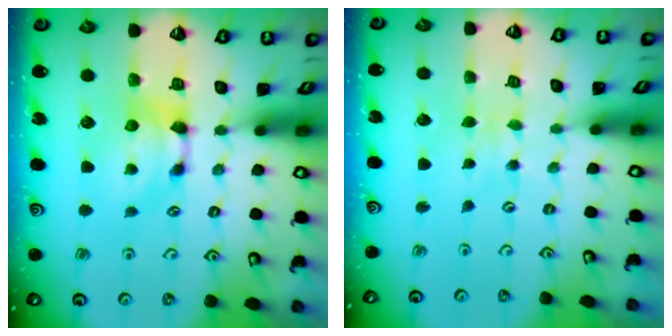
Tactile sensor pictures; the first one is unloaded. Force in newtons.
{"total": 3.8, "press": 3.8, "slide": 0.3}